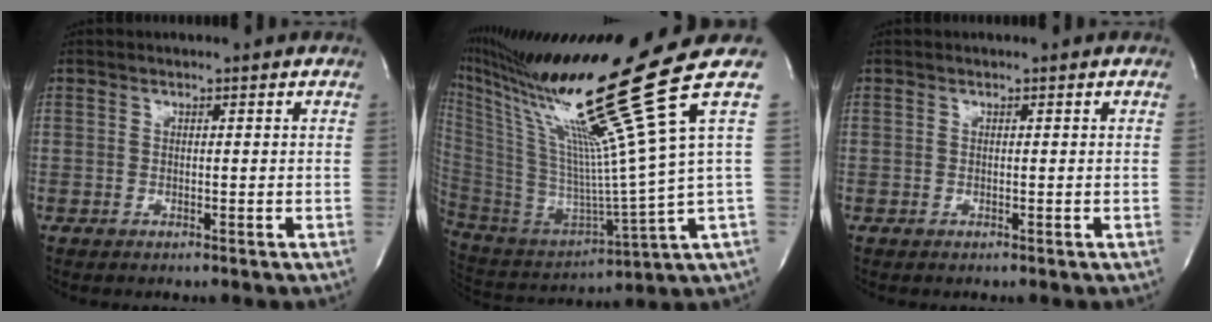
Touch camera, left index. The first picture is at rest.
{"total": 23.3, "force": [15.1, -4.7, 17.1], "torque": [-0.308, -0.070, 0.266]}
{"total": 0.0}